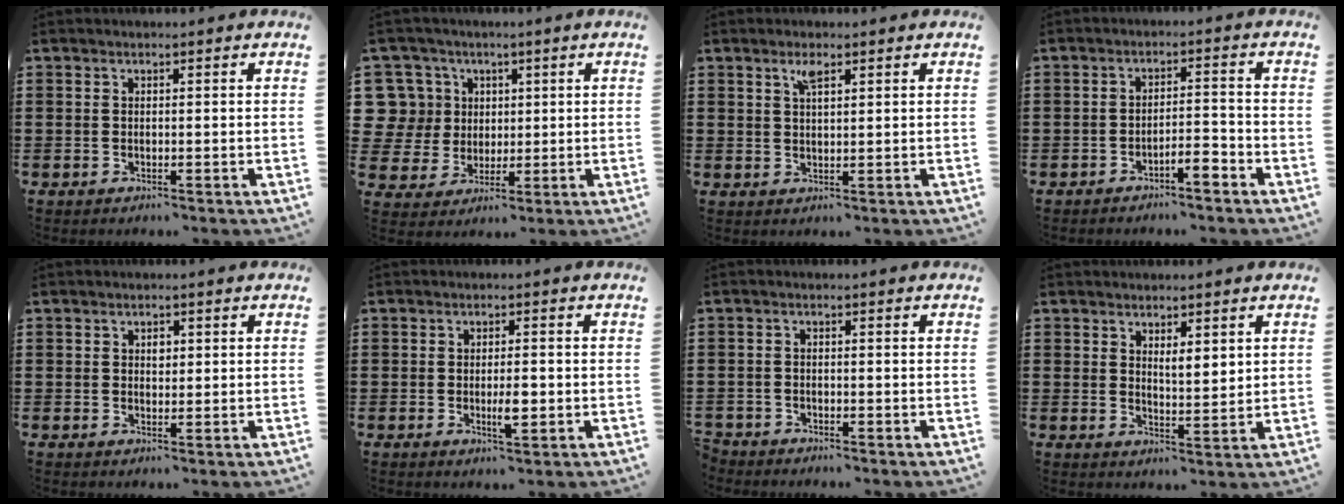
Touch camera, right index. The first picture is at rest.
{"total": 8.6, "force": [2.3, 8.1, 1.7], "torque": [-0.089, 0.016, 0.047]}
{"total": 2.3, "force": [1.4, 0.6, 1.8], "torque": [-0.031, 0.000, 0.022]}
{"total": 3.2, "force": [-2.8, 0.3, 1.6], "torque": [-0.031, 0.007, -0.054]}
{"total": 1.4, "force": [0.4, 0.9, 1.0], "torque": [-0.013, 0.004, 0.005]}
{"total": 3.5, "force": [-0.7, 1.0, 3.3], "torque": [-0.056, 0.001, -0.012]}
{"total": 1.4, "force": [-1.3, 0.4, 0.0], "torque": [-0.005, 0.003, -0.029]}
{"total": 2.7, "force": [2.0, 0.9, 1.6], "torque": [-0.026, 0.000, 0.034]}